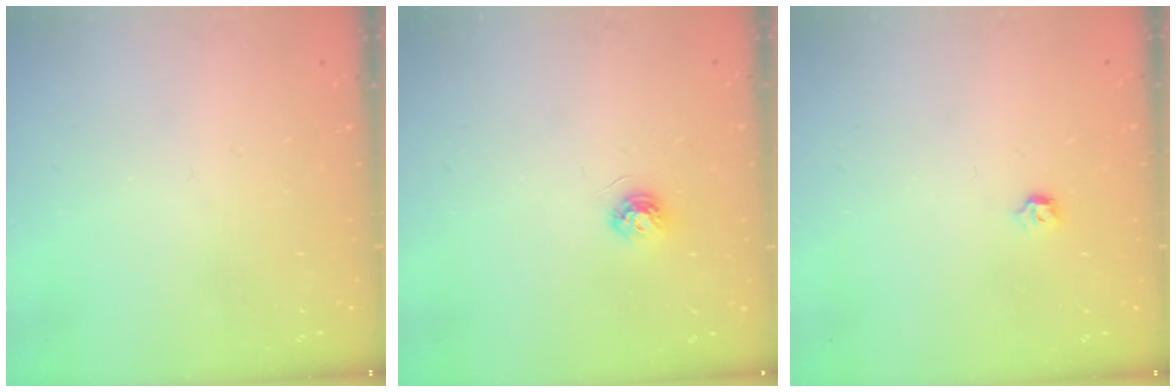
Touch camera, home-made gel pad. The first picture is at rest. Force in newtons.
{"total": 4.5, "press": 4.5, "slide": 0.7}
{"total": 2.8, "press": 2.7, "slide": 0.8}